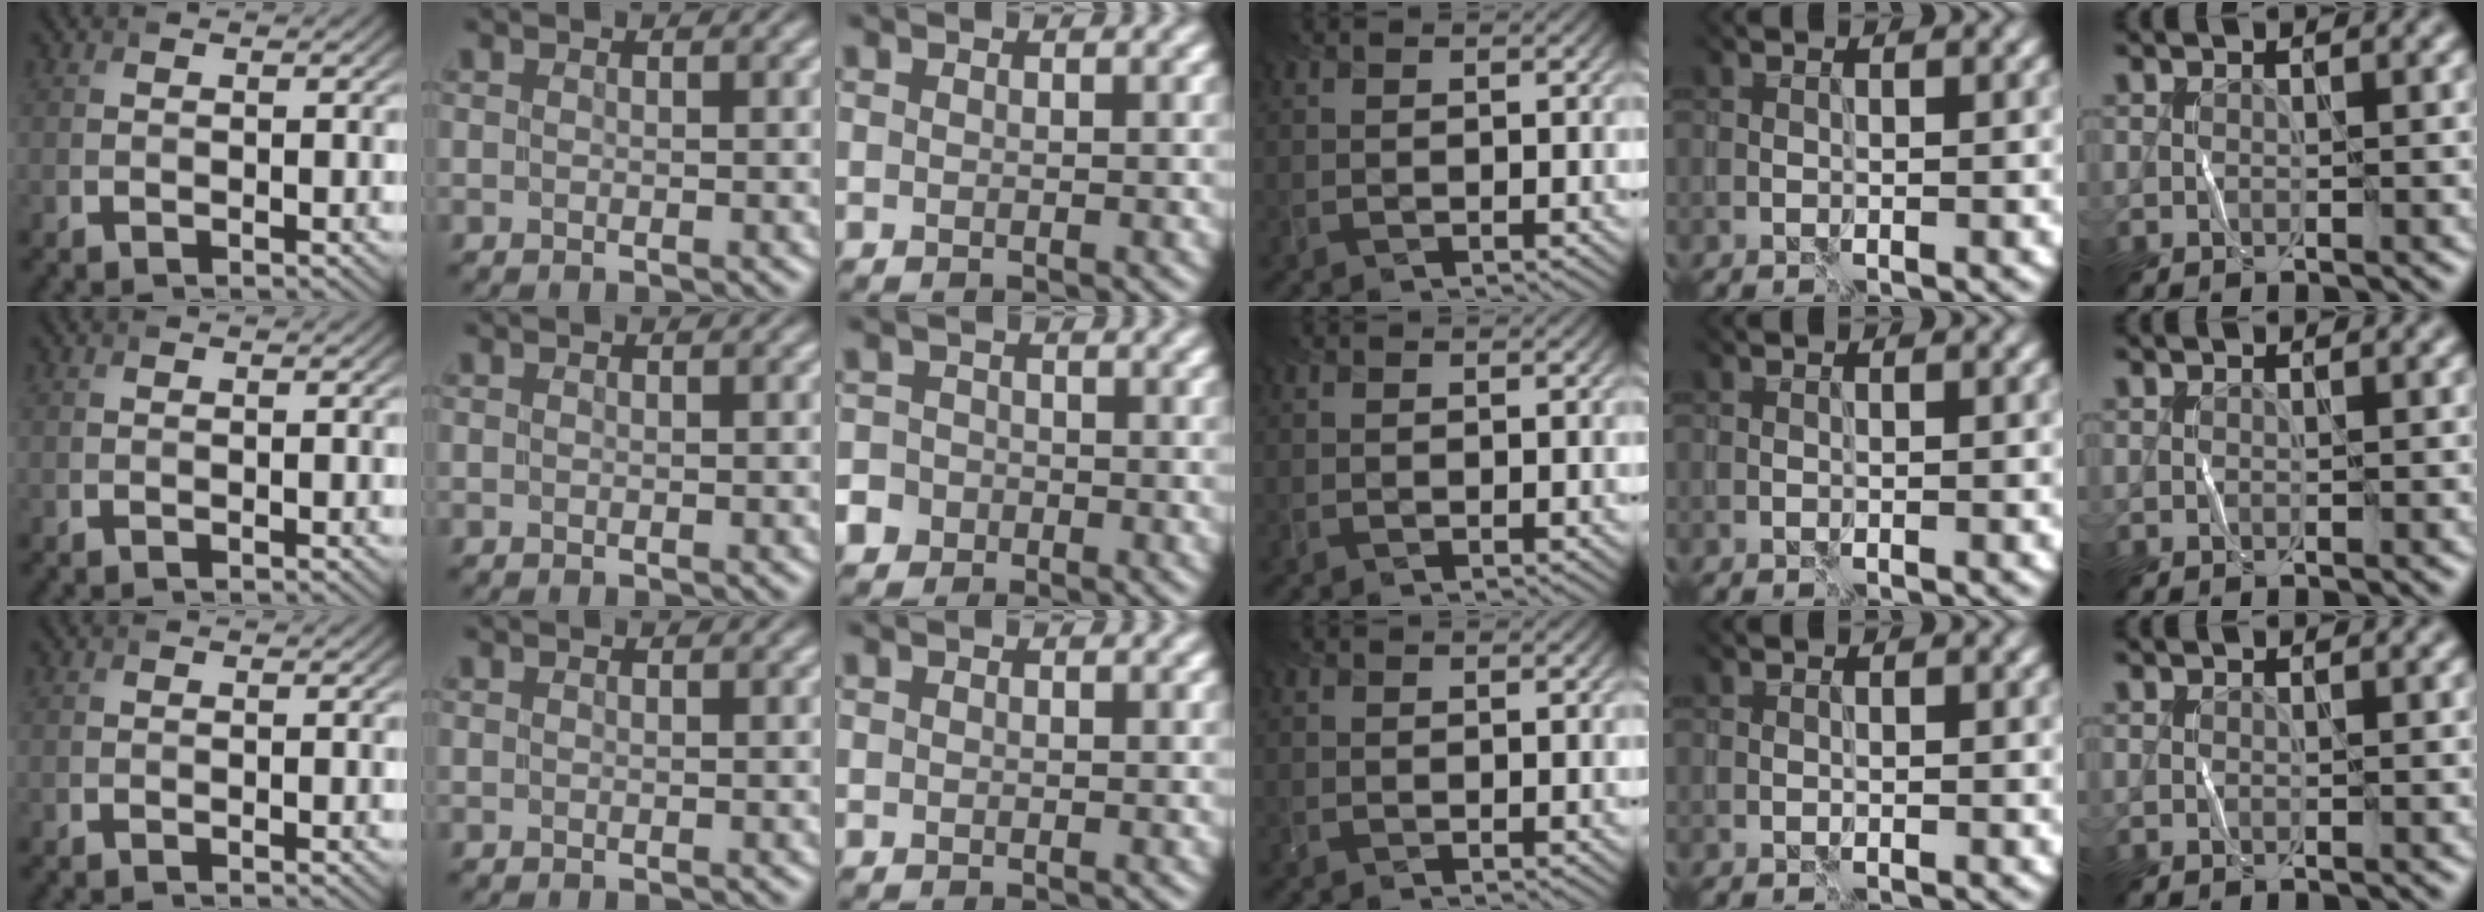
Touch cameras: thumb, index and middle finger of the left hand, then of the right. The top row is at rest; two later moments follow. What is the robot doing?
{"motion": "fold", "object": "coffee filter"}